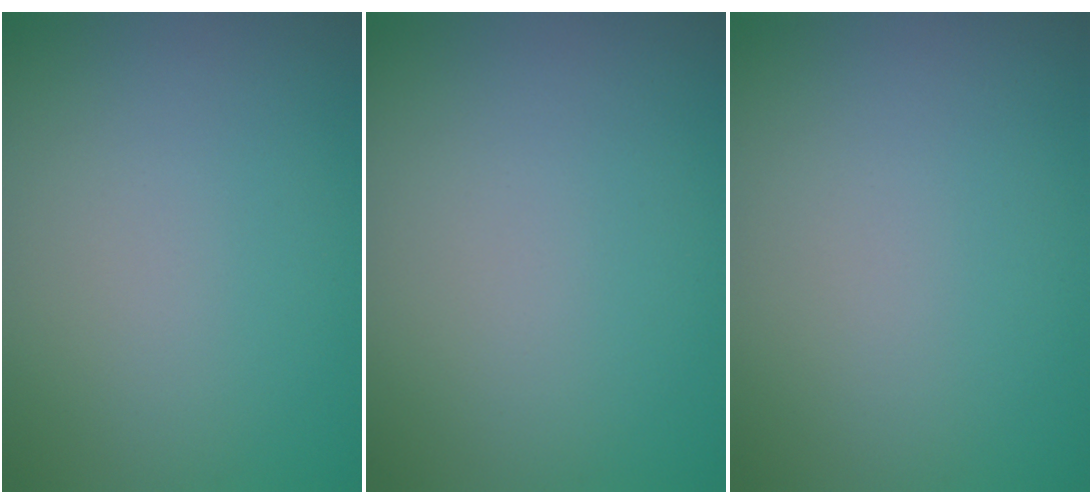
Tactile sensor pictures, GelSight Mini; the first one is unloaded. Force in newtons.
{"total": 0.0}
{"total": 0.0}